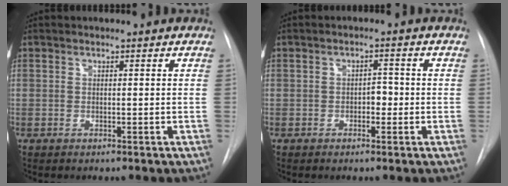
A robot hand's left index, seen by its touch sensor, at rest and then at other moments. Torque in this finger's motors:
{"motor_torque": [-0.15, 0.22, -0.04, 0.00]}